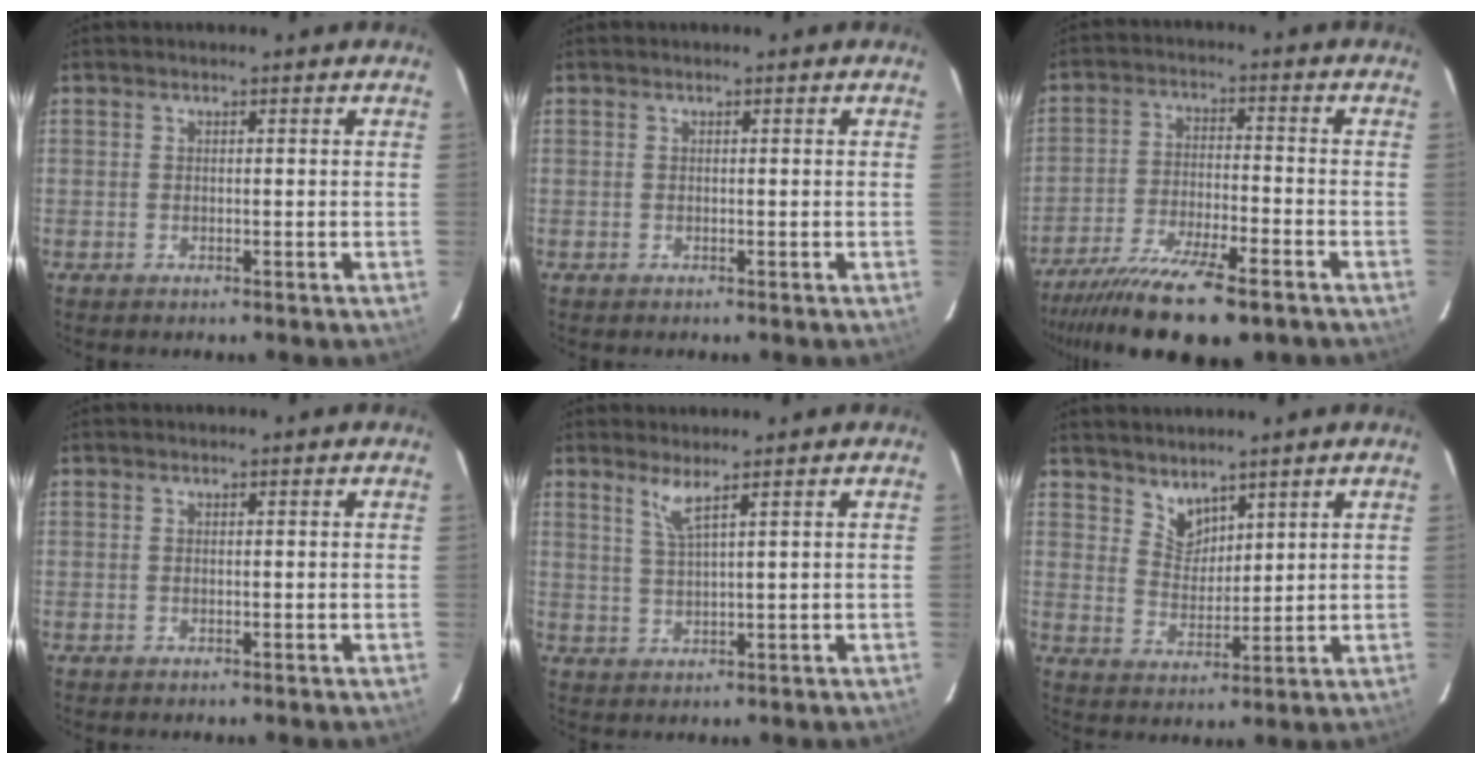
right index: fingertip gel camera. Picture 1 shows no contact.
{"total": 0.0}
{"total": 16.6, "force": [-12.8, 3.7, 9.9], "torque": [-0.202, -0.034, -0.217]}
{"total": 0.0}
{"total": 3.1, "force": [2.1, -0.5, 2.2], "torque": [-0.048, -0.009, 0.043]}
{"total": 5.0, "force": [4.2, 2.4, 1.0], "torque": [-0.010, 0.000, 0.083]}